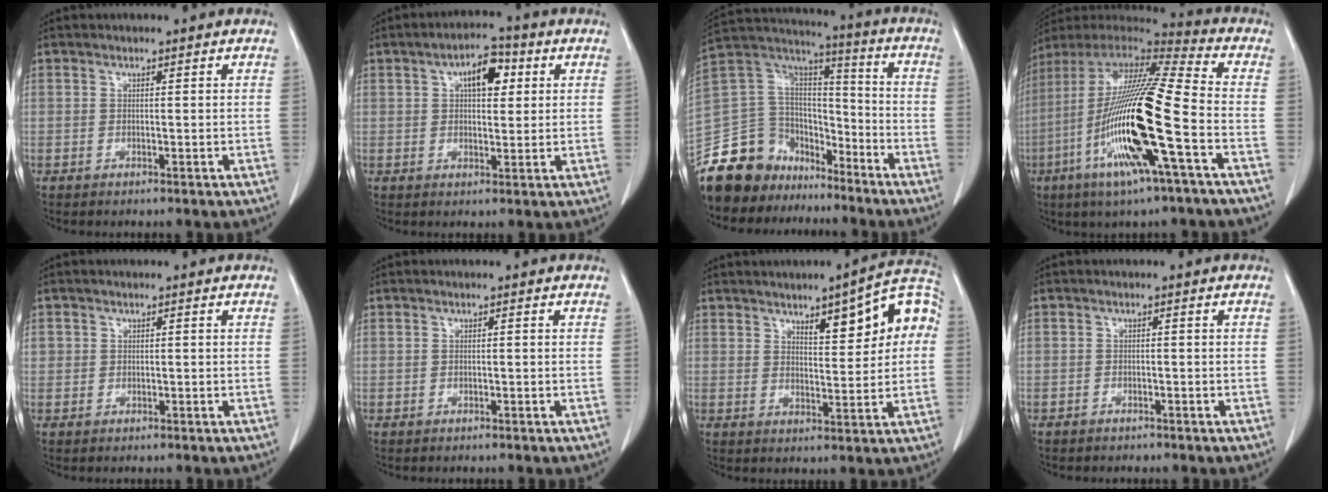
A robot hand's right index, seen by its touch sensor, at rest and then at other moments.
{"total": 6.6, "force": [2.1, 2.9, 5.5], "torque": [-0.086, 0.015, 0.032]}
{"total": 16.7, "force": [-13.1, 9.9, 3.3], "torque": [-0.069, 0.080, -0.232]}
{"total": 22.5, "force": [-6.4, 1.0, 21.5], "torque": [-0.436, -0.031, -0.129]}
{"total": 1.2, "force": [-0.1, 1.1, 0.3], "torque": [0.005, 0.007, -0.004]}
{"total": 0.0}
{"total": 11.1, "force": [3.2, 3.1, 10.2], "torque": [-0.130, 0.030, 0.041]}
{"total": 1.2, "force": [-1.1, 0.6, 0.1], "torque": [-0.005, 0.002, -0.019]}